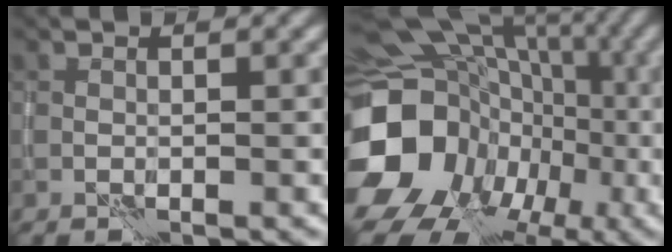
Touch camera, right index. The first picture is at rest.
{"total": 16.8, "force": [-2.8, 14.4, 8.3], "torque": [-0.166, -0.006, -0.041]}